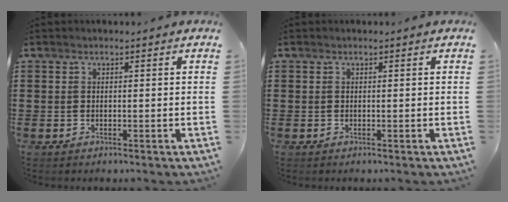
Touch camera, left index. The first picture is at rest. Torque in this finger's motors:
{"motor_torque": [0.00, 0.00, -0.02, 0.01]}